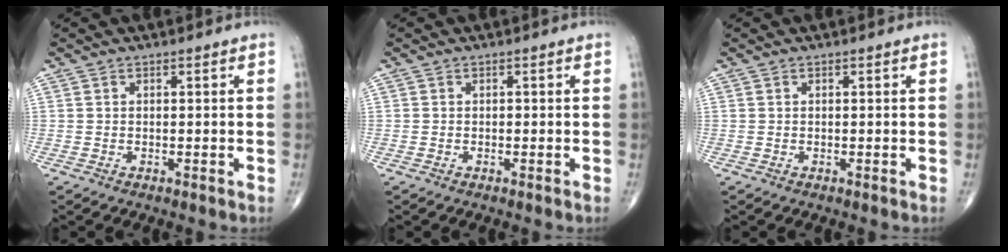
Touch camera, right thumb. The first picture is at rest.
{"total": 0.0}
{"total": 0.0}